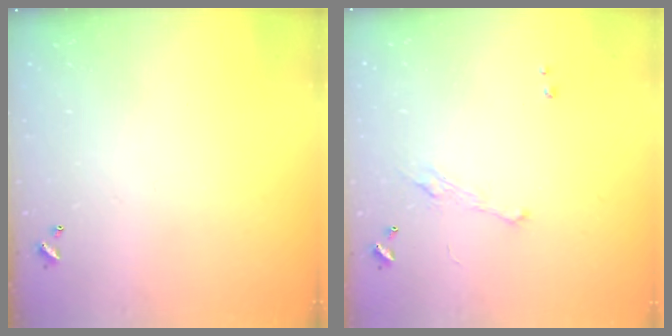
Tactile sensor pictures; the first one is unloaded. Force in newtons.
{"total": 2.3, "press": 2.1, "slide": 0.8}